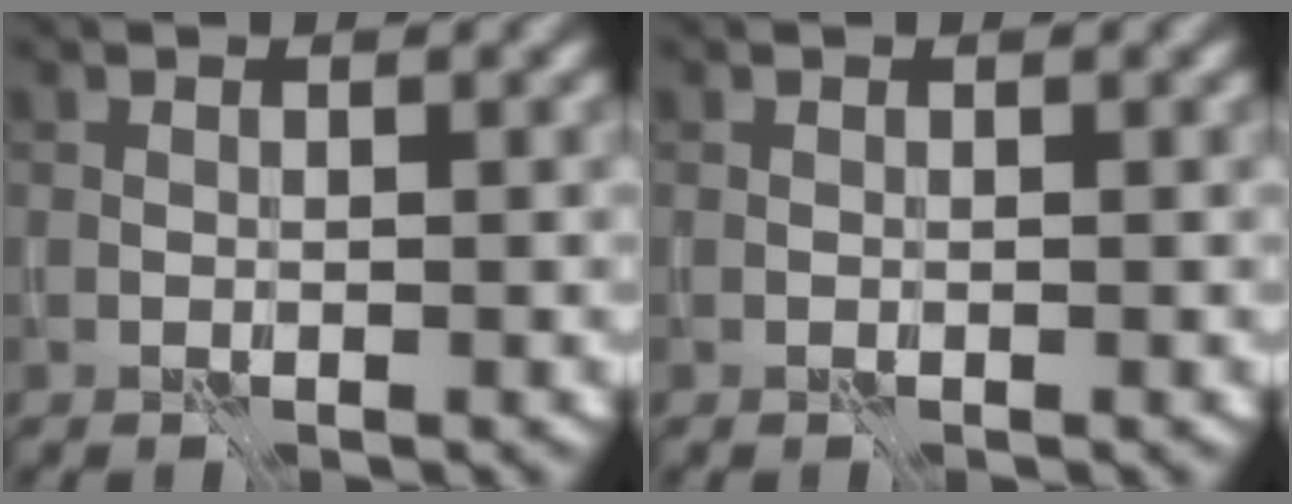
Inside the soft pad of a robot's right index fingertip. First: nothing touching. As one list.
[{"total": 0.0}]